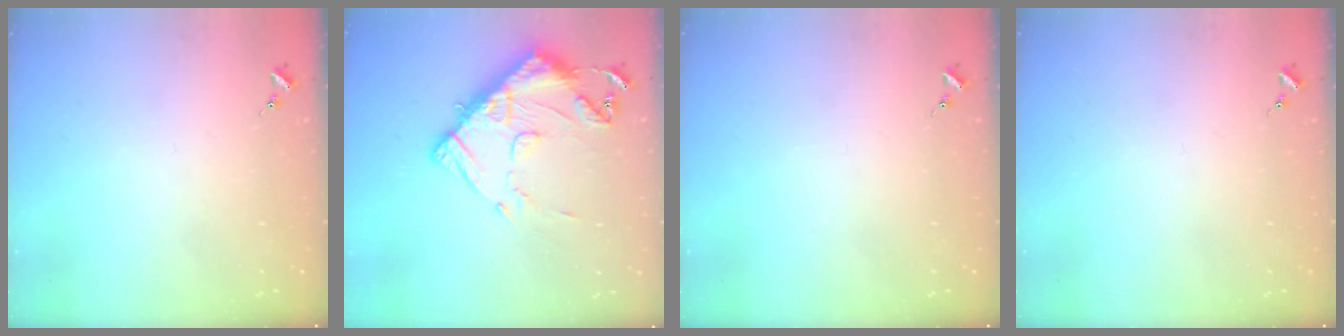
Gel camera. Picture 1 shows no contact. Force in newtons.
{"total": 14.8, "press": 14.7, "slide": 1.5}
{"total": 0.0}
{"total": 0.0}